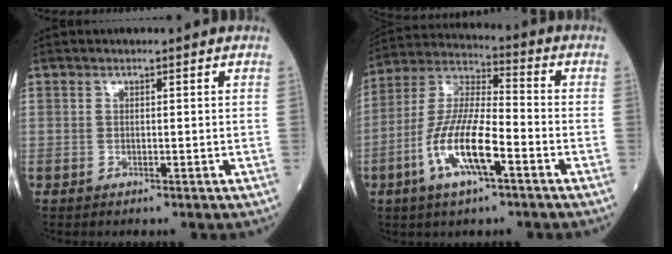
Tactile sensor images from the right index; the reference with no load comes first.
{"total": 12.9, "force": [-4.9, 2.8, 11.7], "torque": [-0.243, -0.002, -0.091]}